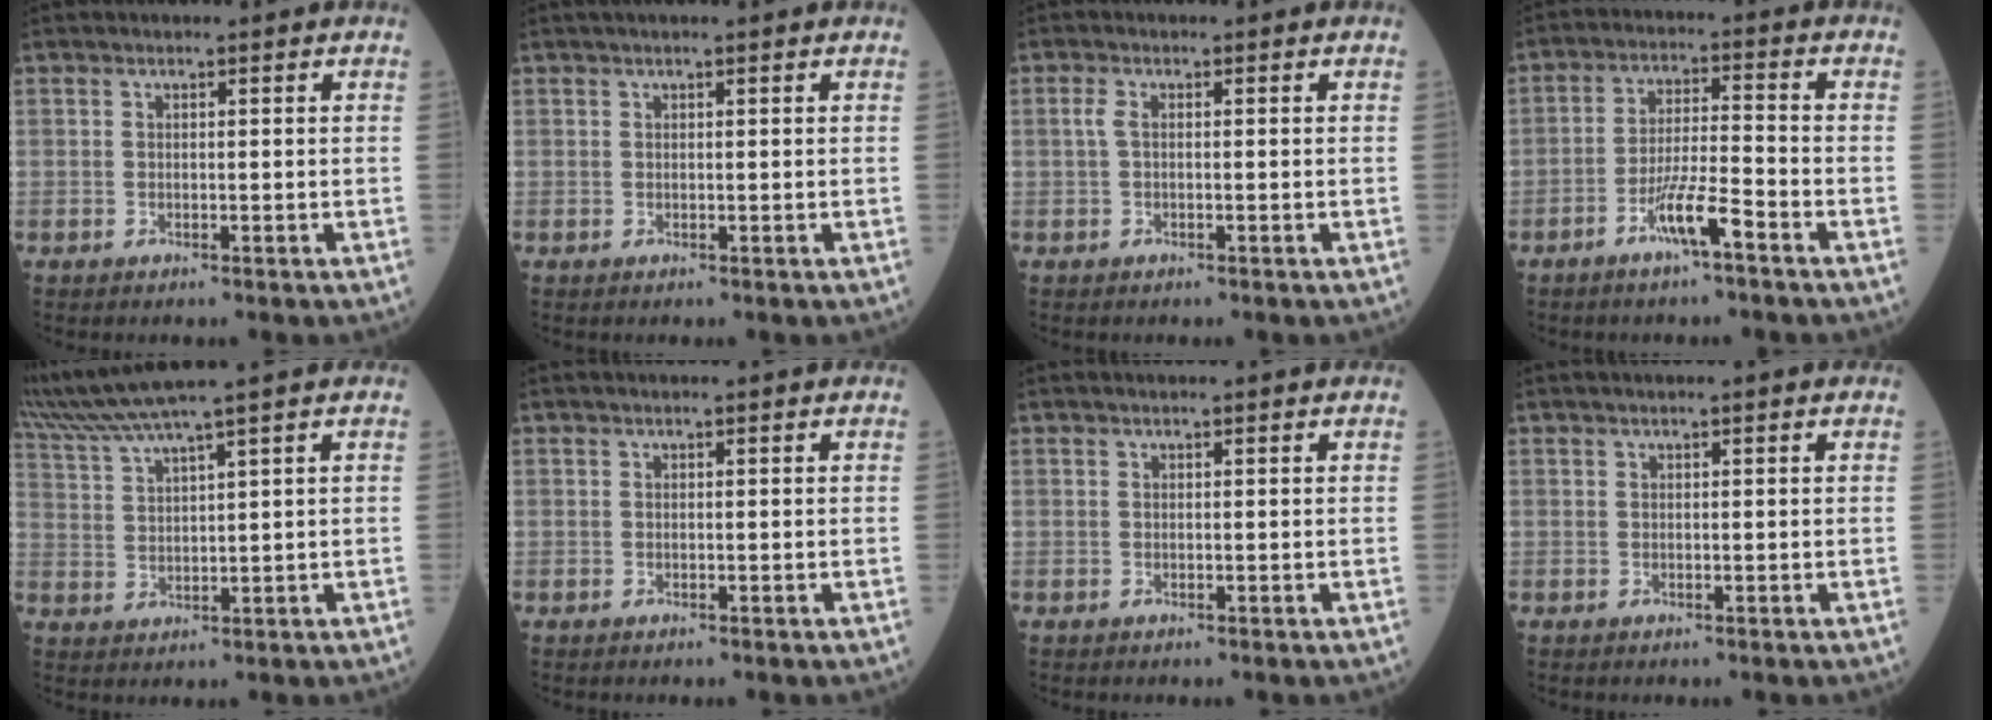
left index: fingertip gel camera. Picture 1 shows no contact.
{"total": 3.0, "force": [2.5, 0.0, 1.7], "torque": [-0.017, 0.031, 0.038]}
{"total": 1.1, "force": [0.0, 0.4, 1.0], "torque": [-0.028, 0.000, -0.001]}
{"total": 6.4, "force": [-4.0, 0.3, 5.0], "torque": [-0.101, -0.002, -0.076]}
{"total": 8.0, "force": [7.0, -2.3, 3.2], "torque": [-0.075, 0.009, 0.143]}
{"total": 0.9, "force": [0.8, 0.0, 0.5], "torque": [-0.008, 0.015, 0.015]}
{"total": 1.5, "force": [1.3, 0.1, 0.8], "torque": [-0.010, 0.019, 0.020]}
{"total": 1.7, "force": [1.3, 0.0, 1.1], "torque": [-0.016, 0.019, 0.021]}